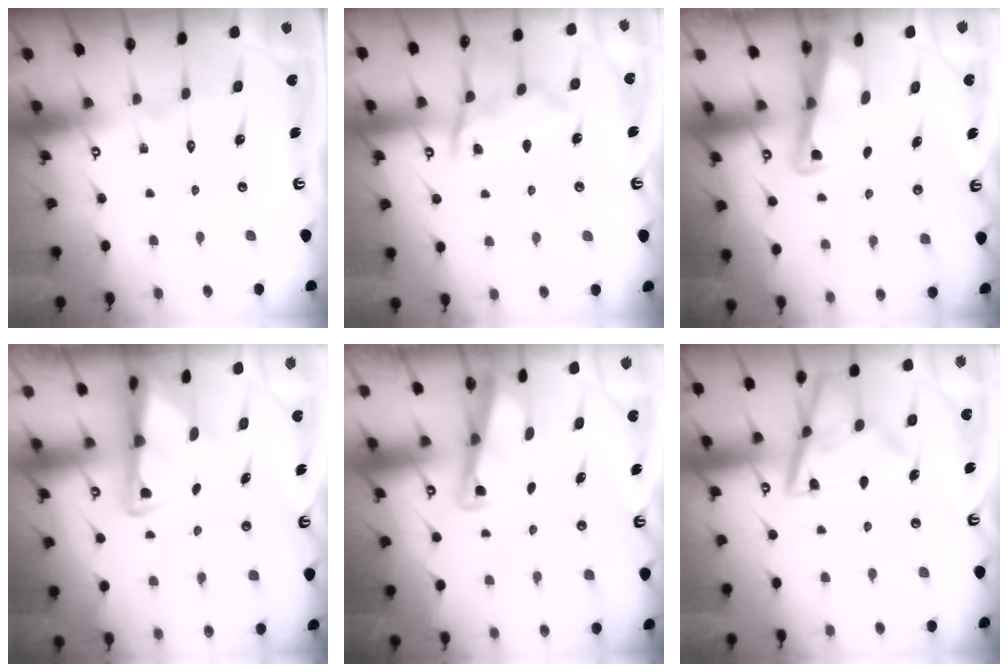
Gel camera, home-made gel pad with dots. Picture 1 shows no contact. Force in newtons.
{"total": 10.8, "press": 10.7, "slide": 1.1}
{"total": 3.0, "press": 3.0, "slide": 0.3}
{"total": 3.9, "press": 3.8, "slide": 1.0}
{"total": 2.9, "press": 2.8, "slide": 0.3}
{"total": 14.4, "press": 14.3, "slide": 1.5}